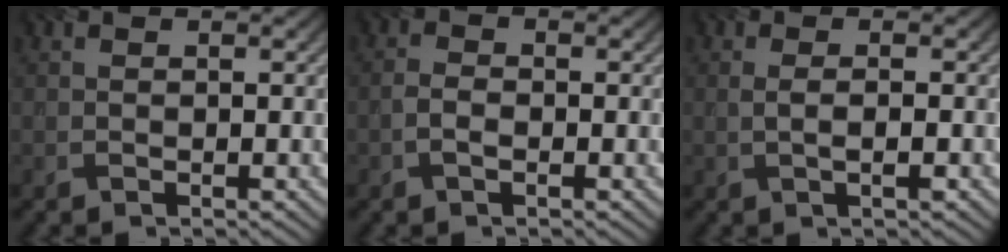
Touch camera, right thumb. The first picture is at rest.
{"total": 1.9, "force": [-0.8, 1.0, 1.4], "torque": [-0.030, 0.002, -0.020]}
{"total": 2.0, "force": [-0.2, 0.4, 1.9], "torque": [-0.038, -0.001, -0.005]}